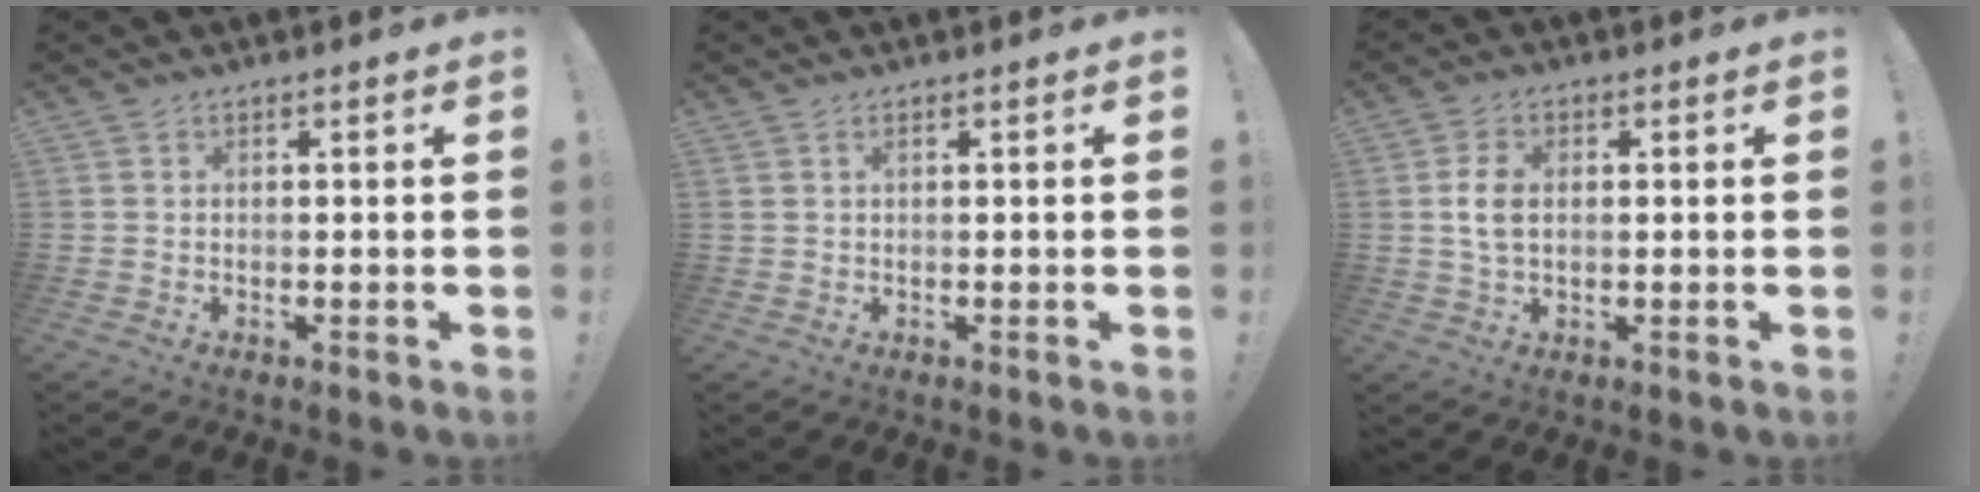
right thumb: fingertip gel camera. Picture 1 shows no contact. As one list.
[{"total": 0.8, "force": [0.4, 0.3, 0.6], "torque": [-0.019, 0.004, 0.009]}, {"total": 6.3, "force": [0.4, 3.9, 4.9], "torque": [-0.095, 0.000, 0.004]}]